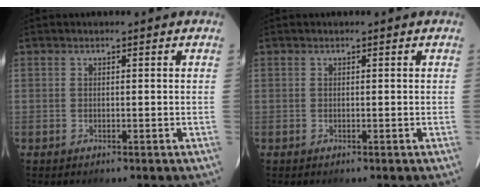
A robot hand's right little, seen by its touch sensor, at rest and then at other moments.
{"total": 0.0}